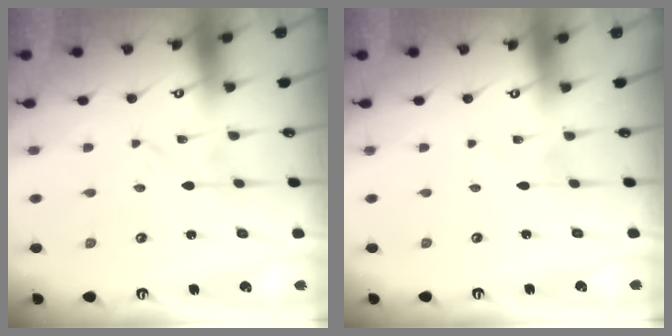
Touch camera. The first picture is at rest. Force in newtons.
{"total": 1.2, "press": 1.1, "slide": 0.1}